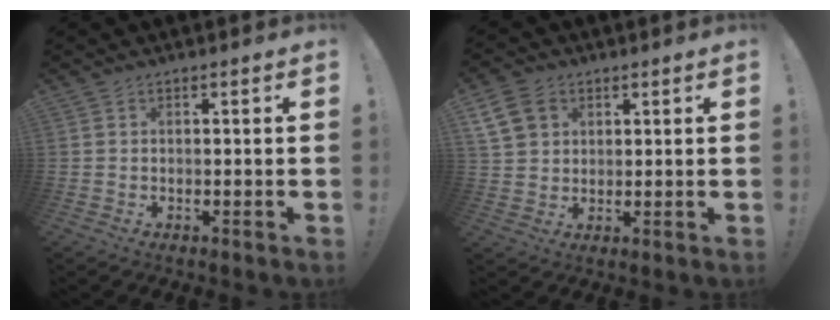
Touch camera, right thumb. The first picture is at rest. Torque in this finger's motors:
{"motor_torque": [0.01, 0.01, 0.05, 0.02, 0.00]}